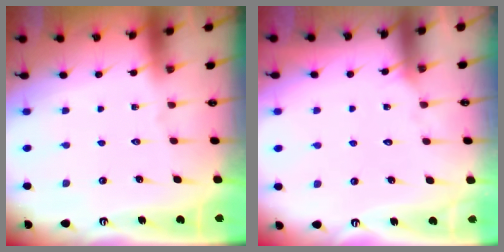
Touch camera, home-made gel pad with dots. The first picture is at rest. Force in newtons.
{"total": 3.0, "press": 3.0, "slide": 0.3}